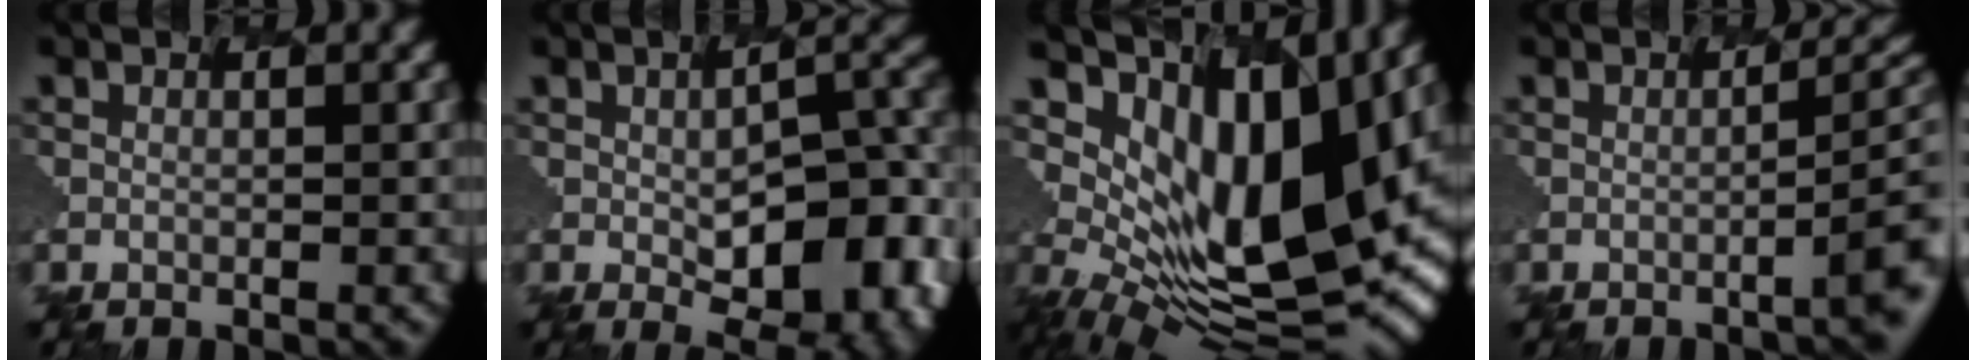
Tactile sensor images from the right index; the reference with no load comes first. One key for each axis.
{"total": 10.5, "fx": -2.7, "fy": 4.9, "fz": 8.9, "tx": -0.115, "ty": -0.007, "tz": -0.045}
{"total": 11.4, "fx": 3.9, "fy": 5.3, "fz": 9.3, "tx": -0.169, "ty": -0.016, "tz": 0.079}
{"total": 5.4, "fx": -0.9, "fy": 1.5, "fz": 5.1, "tx": -0.049, "ty": 0.003, "tz": -0.014}